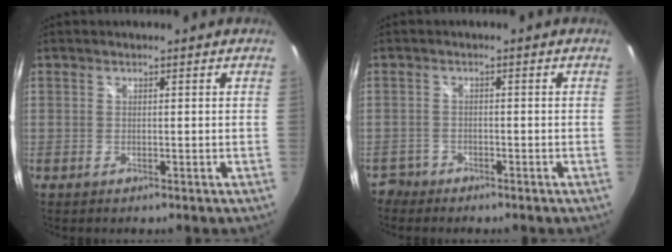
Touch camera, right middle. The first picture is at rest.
{"total": 3.4, "force": [-2.5, 2.3, 0.2], "torque": [-0.016, 0.001, -0.049]}